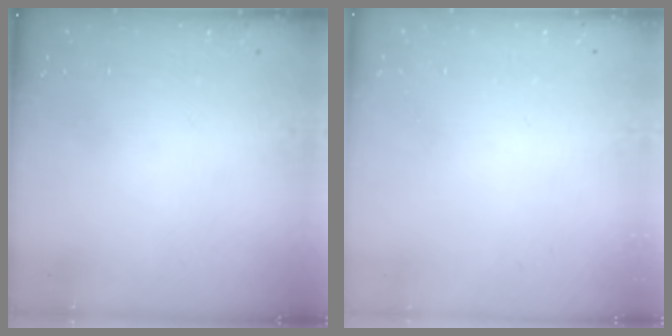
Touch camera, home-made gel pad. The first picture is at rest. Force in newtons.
{"total": 2.4, "press": 2.4, "slide": 0.2}